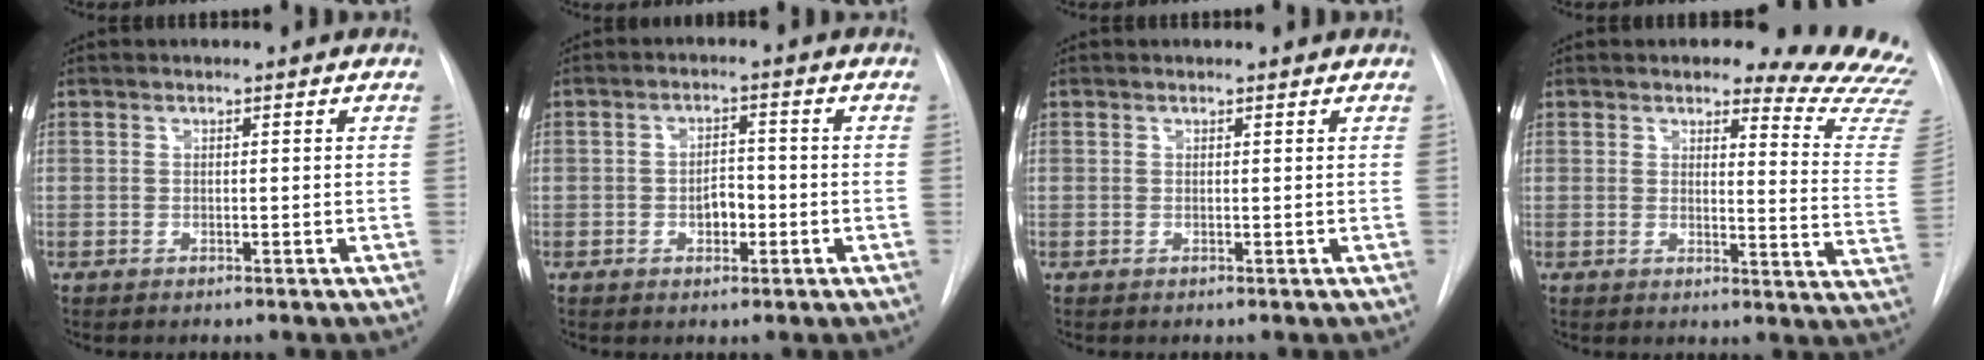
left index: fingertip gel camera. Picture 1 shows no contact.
{"total": 3.3, "force": [-1.1, 1.9, 2.5], "torque": [-0.035, 0.005, -0.014]}
{"total": 1.0, "force": [1.0, 0.3, 0.2], "torque": [-0.010, 0.010, 0.011]}
{"total": 15.0, "force": [13.6, 3.0, 5.6], "torque": [-0.034, -0.100, 0.119]}